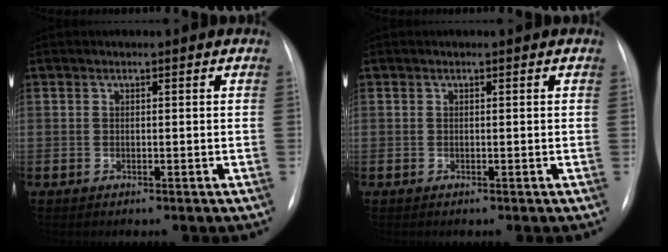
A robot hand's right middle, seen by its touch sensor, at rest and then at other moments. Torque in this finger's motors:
{"motor_torque": [0.01, -0.01, 0.00, 0.00]}